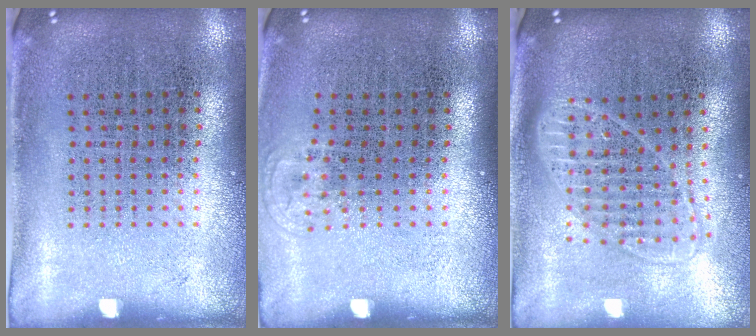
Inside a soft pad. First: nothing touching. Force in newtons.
{"total": 0.6, "press": 0.5, "slide": 0.3}
{"total": 1.8, "press": 1.5, "slide": 1.0}